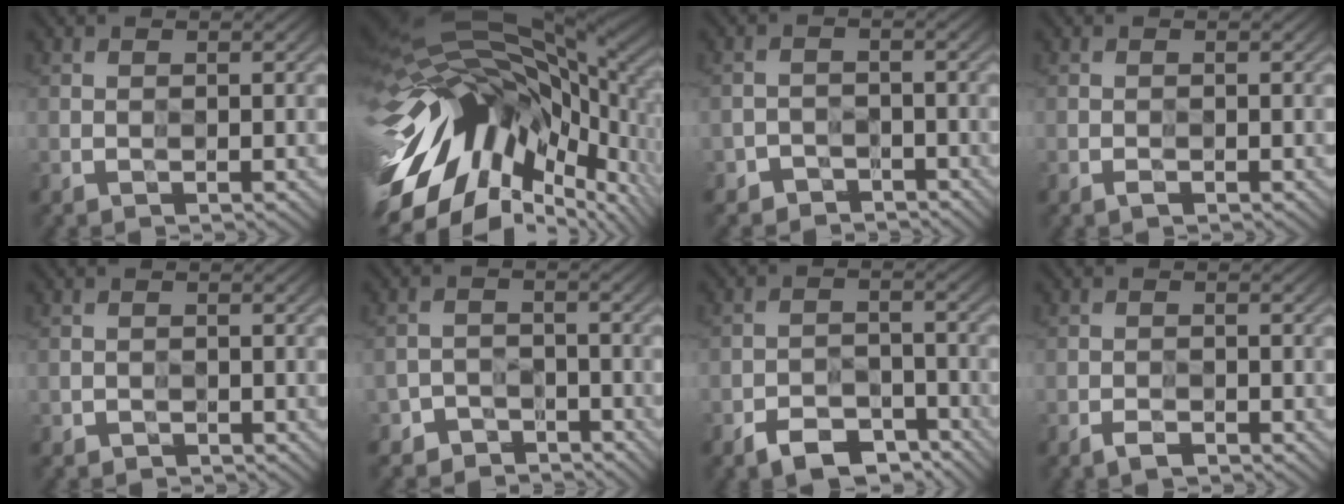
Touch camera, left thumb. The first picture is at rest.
{"total": 17.9, "force": [-5.3, 9.9, 13.9], "torque": [-0.303, -0.021, -0.087]}
{"total": 2.3, "force": [-1.5, 0.9, -1.6], "torque": [0.036, 0.000, -0.031]}
{"total": 0.8, "force": [-0.5, 0.4, 0.6], "torque": [-0.010, -0.001, -0.009]}
{"total": 0.6, "force": [-0.1, 0.5, -0.5], "torque": [0.009, 0.000, -0.003]}
{"total": 2.8, "force": [-1.9, 1.1, -1.7], "torque": [0.043, 0.007, -0.038]}
{"total": 3.4, "force": [-3.1, 1.5, 0.2], "torque": [0.006, 0.001, -0.058]}
{"total": 1.6, "force": [-1.4, 0.6, 0.5], "torque": [-0.005, -0.004, -0.022]}